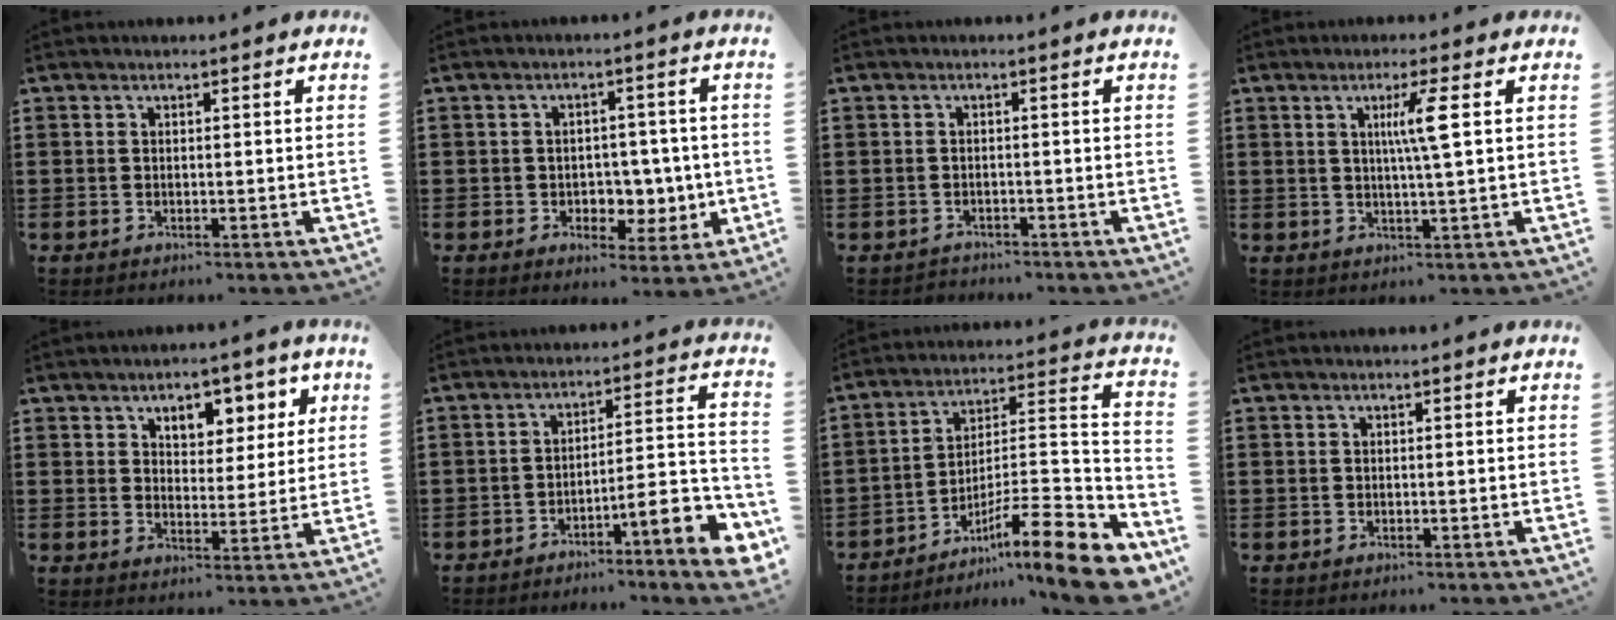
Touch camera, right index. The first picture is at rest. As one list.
[{"total": 4.7, "force": [-0.1, 4.1, 2.4], "torque": [-0.035, 0.003, -0.009]}, {"total": 1.0, "force": [-0.9, 0.5, -0.2], "torque": [0.000, 0.006, -0.021]}, {"total": 5.0, "force": [1.2, -0.5, 4.8], "torque": [-0.094, -0.003, 0.014]}, {"total": 5.4, "force": [3.3, 3.5, 2.3], "torque": [-0.042, -0.007, 0.052]}, {"total": 7.5, "force": [-4.7, 1.0, 5.8], "torque": [-0.085, -0.010, -0.089]}, {"total": 13.7, "force": [-9.1, 2.2, 9.9], "torque": [-0.129, 0.023, -0.164]}, {"total": 0.0}]